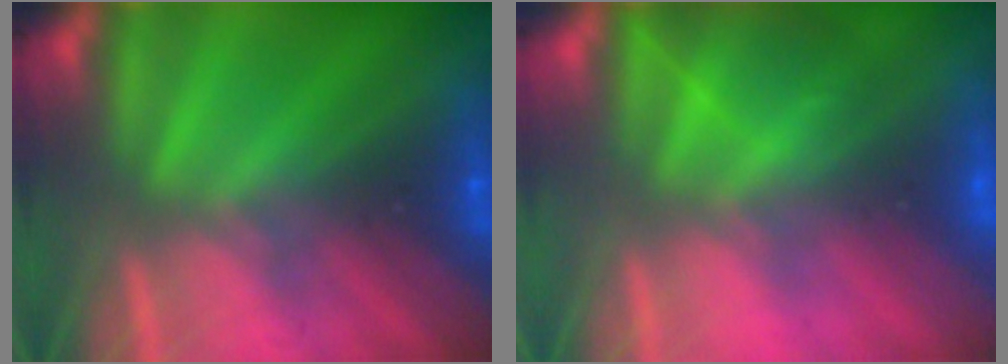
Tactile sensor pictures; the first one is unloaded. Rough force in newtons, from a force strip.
{"total": 2.8}